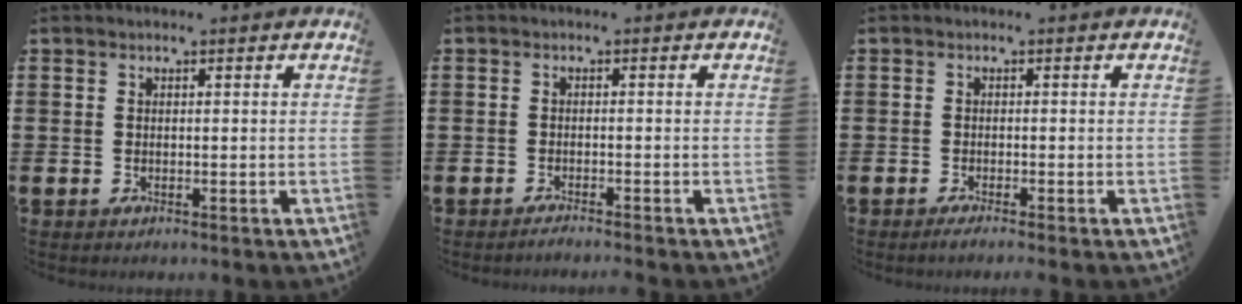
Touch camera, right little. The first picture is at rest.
{"total": 1.0, "force": [-0.9, -0.1, 0.4], "torque": [-0.007, -0.004, -0.017]}
{"total": 1.0, "force": [-0.6, 0.0, 0.7], "torque": [-0.010, -0.002, -0.011]}